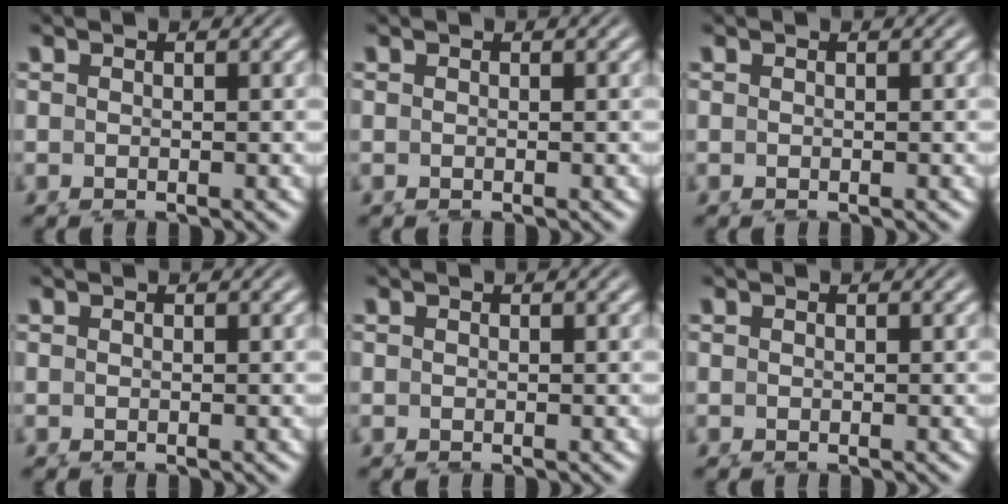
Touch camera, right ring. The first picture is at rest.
{"total": 0.0}
{"total": 0.0}
{"total": 0.0}
{"total": 0.0}
{"total": 0.0}